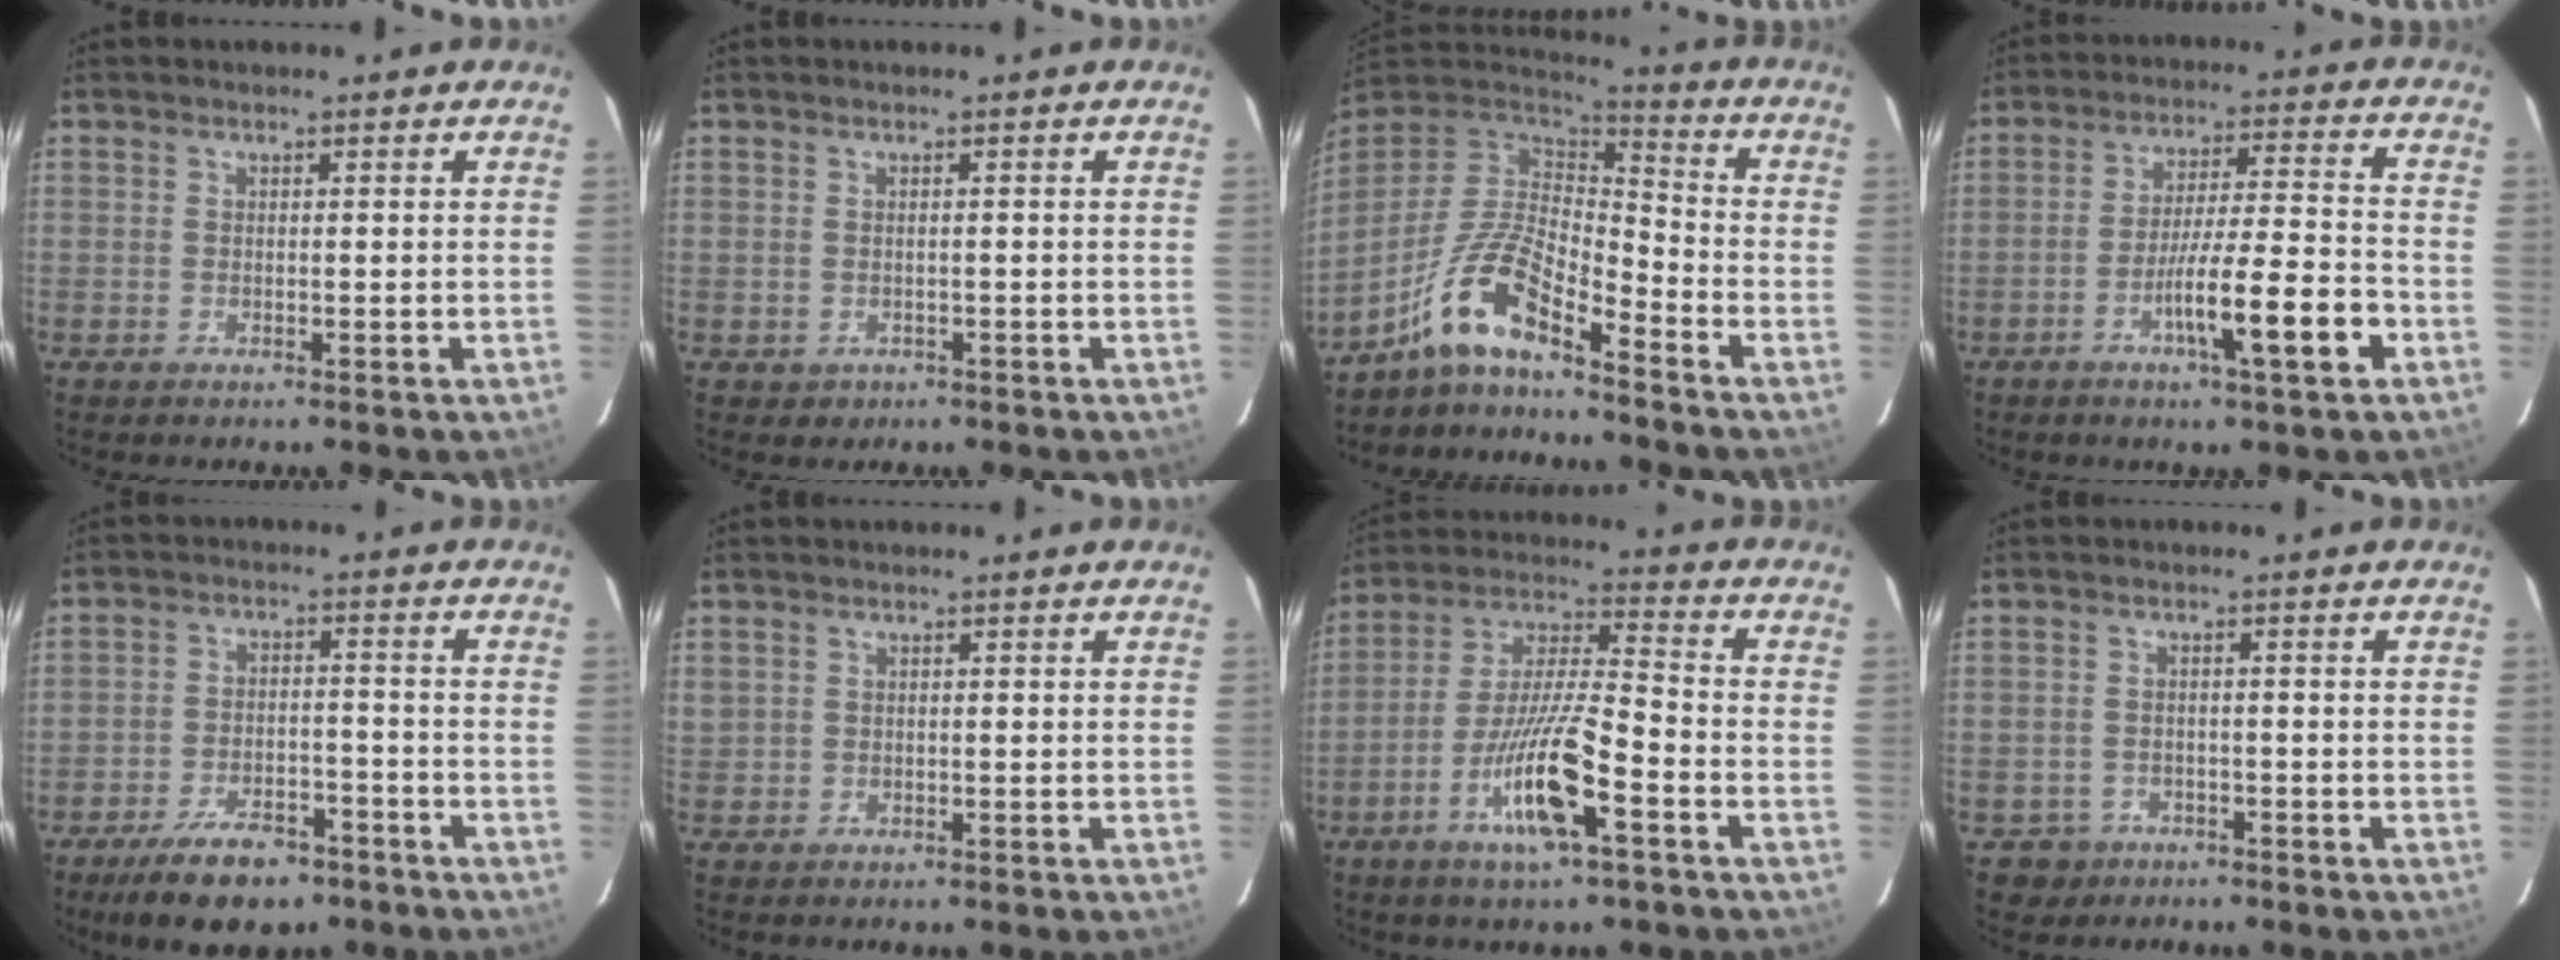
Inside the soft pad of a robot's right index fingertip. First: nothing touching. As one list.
[{"total": 1.3, "force": [-0.5, 1.1, 0.3], "torque": [-0.003, 0.003, -0.001]}, {"total": 10.9, "force": [-7.9, 2.4, 7.1], "torque": [-0.157, 0.024, -0.151]}, {"total": 11.3, "force": [-4.9, 0.2, 10.2], "torque": [-0.168, 0.000, -0.080]}, {"total": 9.6, "force": [-6.9, 4.0, 5.3], "torque": [-0.091, -0.005, -0.116]}, {"total": 1.2, "force": [0.5, 1.1, 0.2], "torque": [0.000, 0.011, 0.010]}, {"total": 13.4, "force": [-5.9, 1.4, 11.9], "torque": [-0.229, -0.008, -0.109]}, {"total": 3.5, "force": [-1.7, 3.0, -0.5], "torque": [0.011, 0.012, -0.026]}]